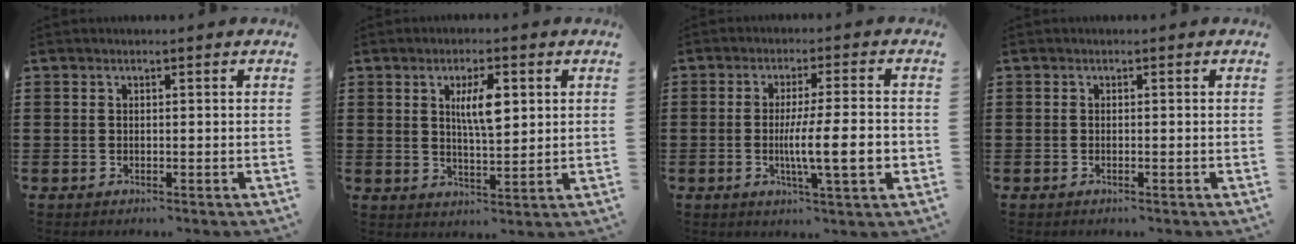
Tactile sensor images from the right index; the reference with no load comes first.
{"total": 6.0, "force": [1.7, 1.9, 5.5], "torque": [-0.104, 0.004, 0.024]}
{"total": 9.9, "force": [-1.7, 1.5, 9.6], "torque": [-0.158, -0.010, -0.029]}
{"total": 0.0}